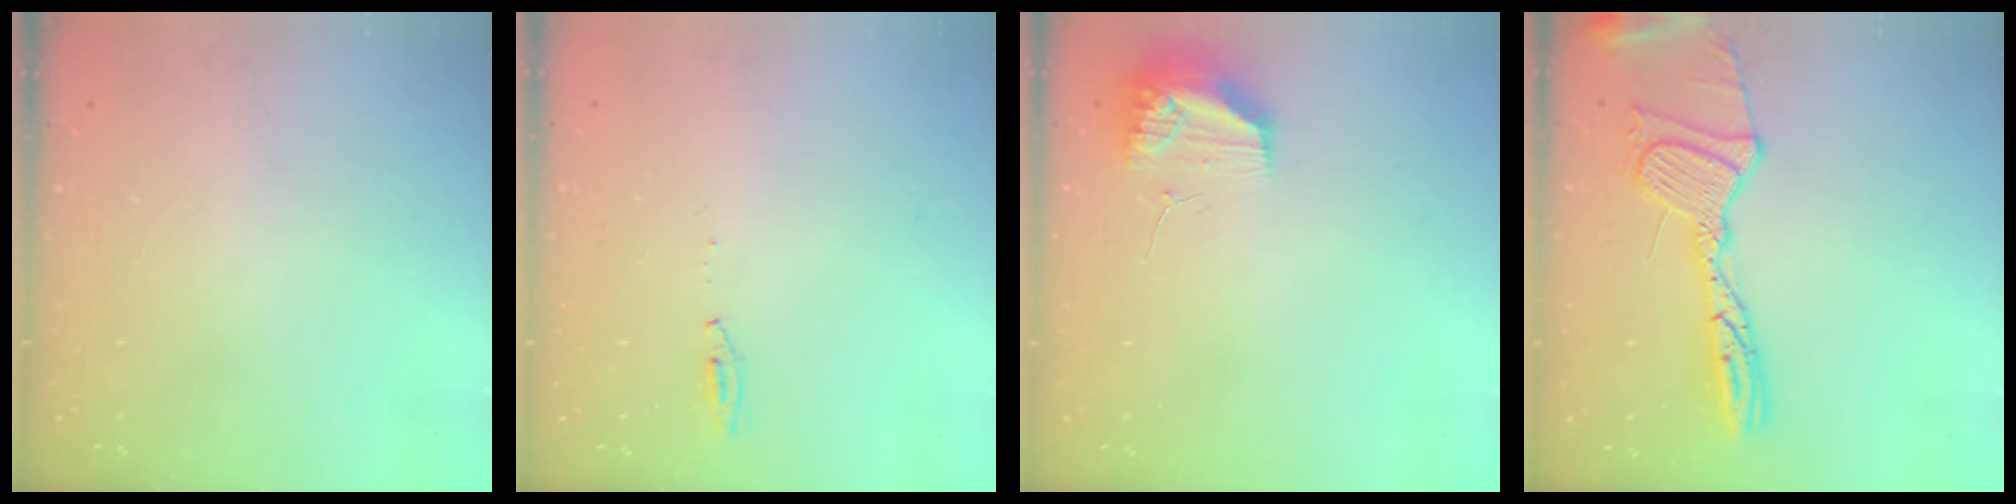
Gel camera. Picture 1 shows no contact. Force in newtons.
{"total": 14.8, "press": 3.9, "slide": 14.3}
{"total": 10.8, "press": 10.5, "slide": 2.6}
{"total": 19.3, "press": 19.2, "slide": 1.8}